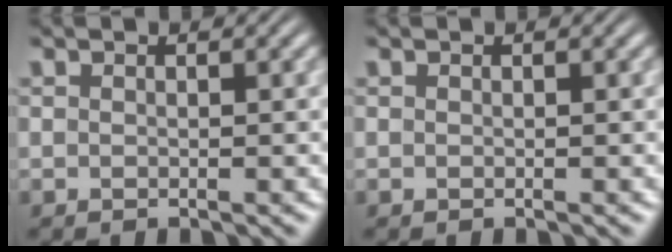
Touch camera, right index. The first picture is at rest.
{"total": 0.0}